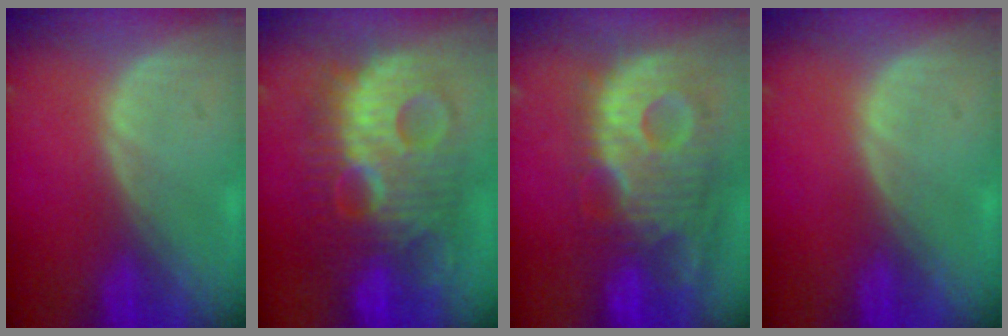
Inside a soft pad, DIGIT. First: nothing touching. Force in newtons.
{"total": 13.4, "press": 13.4, "slide": 1.2}
{"total": 13.6, "press": 11.8, "slide": 6.8}
{"total": 0.0}